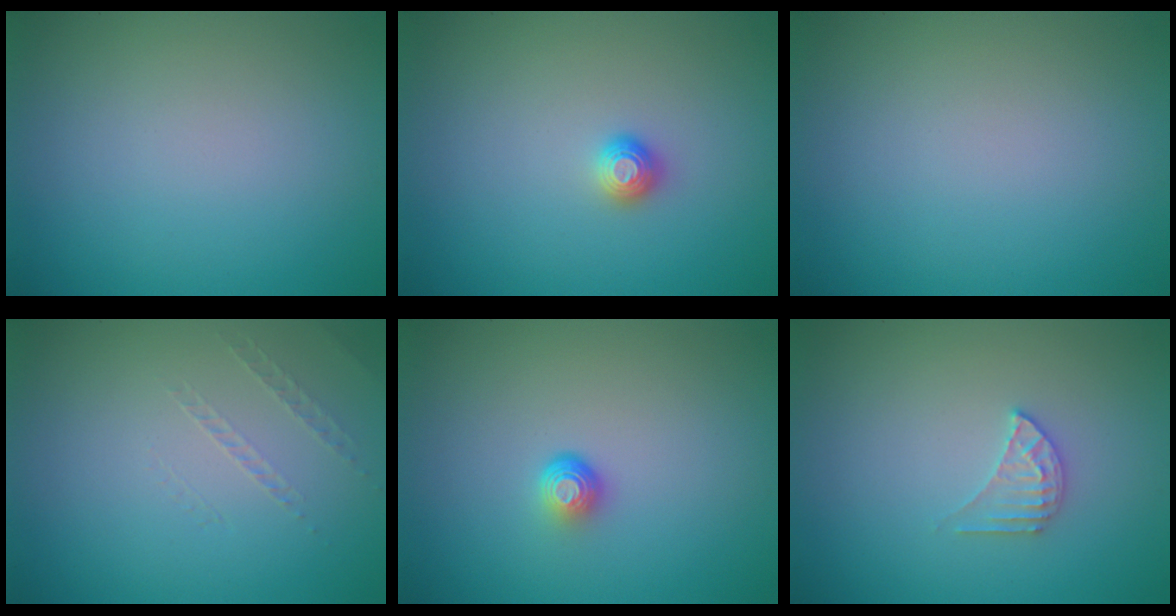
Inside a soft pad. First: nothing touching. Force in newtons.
{"total": 1.0, "press": 1.0, "slide": 0.1}
{"total": 0.0}
{"total": 0.9, "press": 0.1, "slide": 0.9}
{"total": 1.5, "press": 0.9, "slide": 1.2}
{"total": 1.7, "press": 1.7, "slide": 0.1}